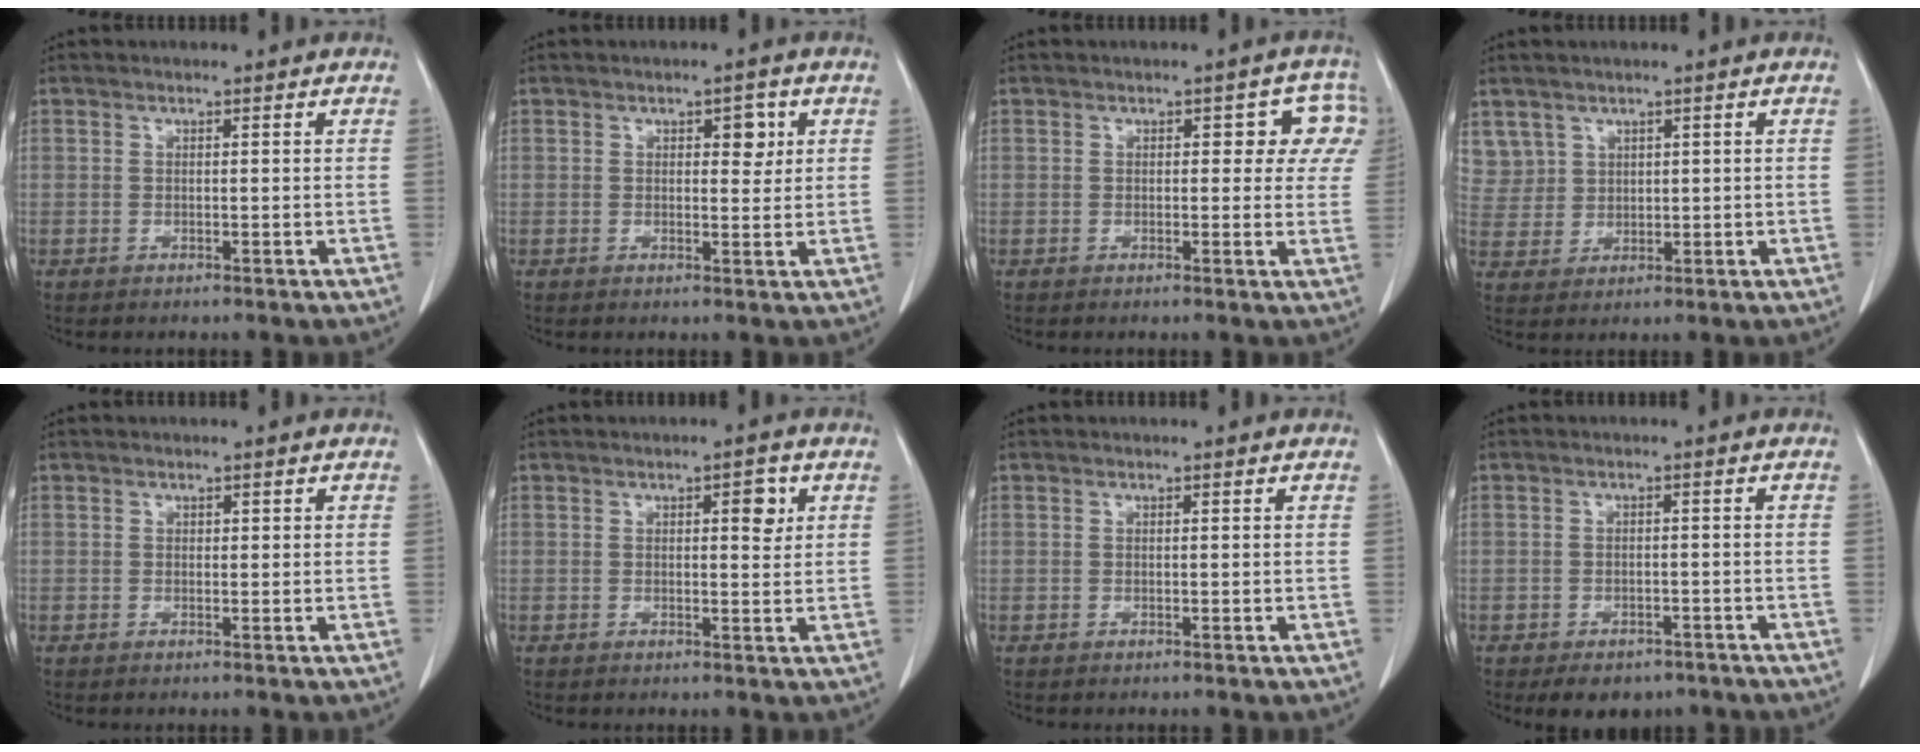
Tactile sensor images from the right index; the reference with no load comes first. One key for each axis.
{"total": 3.0, "fx": 1.1, "fy": 1.5, "fz": 2.3, "tx": -0.027, "ty": 0.002, "tz": 0.016}
{"total": 5.5, "fx": 1.8, "fy": 3.2, "fz": 4.1, "tx": -0.019, "ty": 0.019, "tz": 0.014}
{"total": 5.2, "fx": 3.0, "fy": 4.3, "fz": -0.2, "tx": 0.007, "ty": 0.008, "tz": 0.069}
{"total": 0.5, "fx": 0.2, "fy": 0.4, "fz": 0.3, "tx": 0.002, "ty": 0.002, "tz": 0.002}
{"total": 2.9, "fx": 1.1, "fy": 1.0, "fz": 2.5, "tx": -0.032, "ty": -0.001, "tz": 0.015}
{"total": 0.0}
{"total": 6.9, "fx": -5.2, "fy": 3.8, "fz": 2.4, "tx": -0.022, "ty": 0.006, "tz": -0.065}